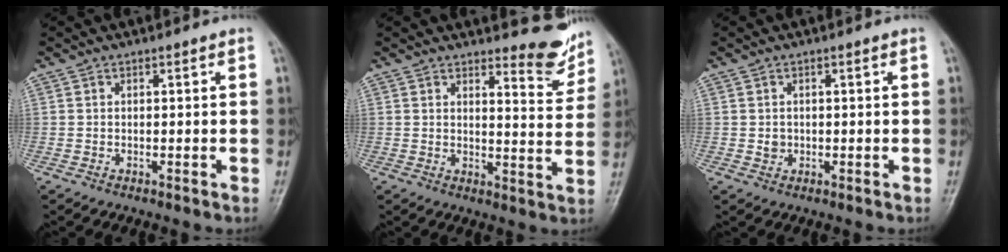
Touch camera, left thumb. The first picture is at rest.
{"total": 6.7, "force": [6.1, 1.6, 2.4], "torque": [-0.012, -0.064, 0.075]}
{"total": 1.5, "force": [-0.1, 1.4, 0.6], "torque": [-0.004, 0.002, 0.002]}